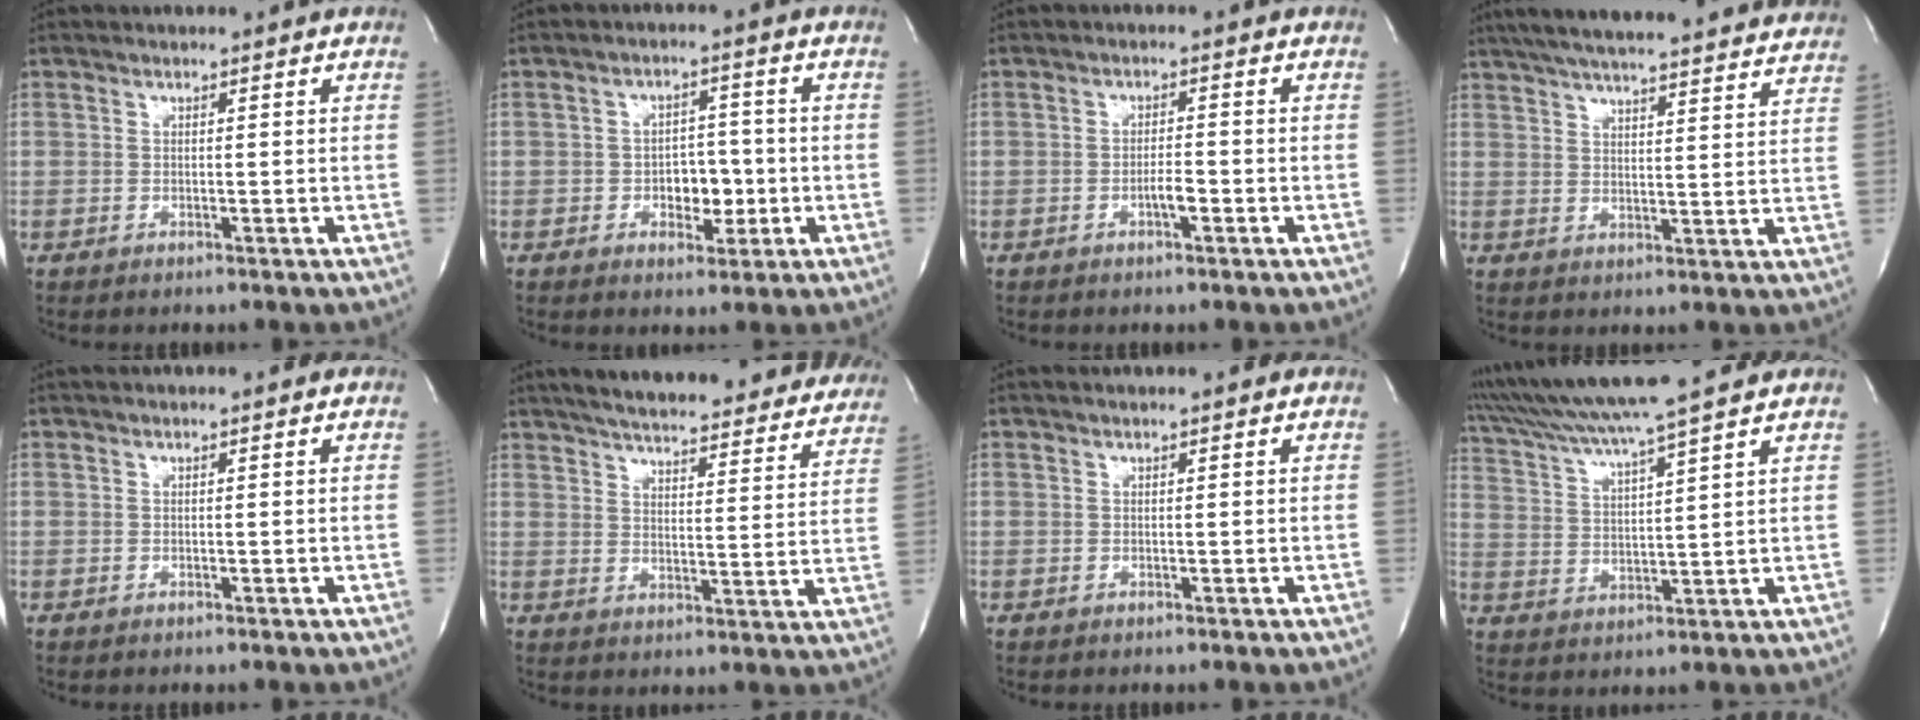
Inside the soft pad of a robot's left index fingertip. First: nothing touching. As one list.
[{"total": 4.7, "force": [-1.3, 3.0, 3.4], "torque": [-0.046, 0.003, -0.017]}, {"total": 2.1, "force": [-1.2, 0.3, 1.7], "torque": [-0.033, -0.003, -0.021]}, {"total": 28.7, "force": [25.7, 3.4, 12.2], "torque": [-0.207, -0.009, 0.325]}, {"total": 0.7, "force": [0.6, -0.1, 0.4], "torque": [-0.009, 0.016, 0.013]}, {"total": 32.4, "force": [29.0, 6.5, 13.0], "torque": [-0.213, -0.041, 0.352]}, {"total": 0.8, "force": [0.6, -0.1, 0.4], "torque": [-0.010, 0.007, 0.013]}, {"total": 13.4, "force": [11.5, -1.5, 6.7], "torque": [-0.133, 0.015, 0.195]}]